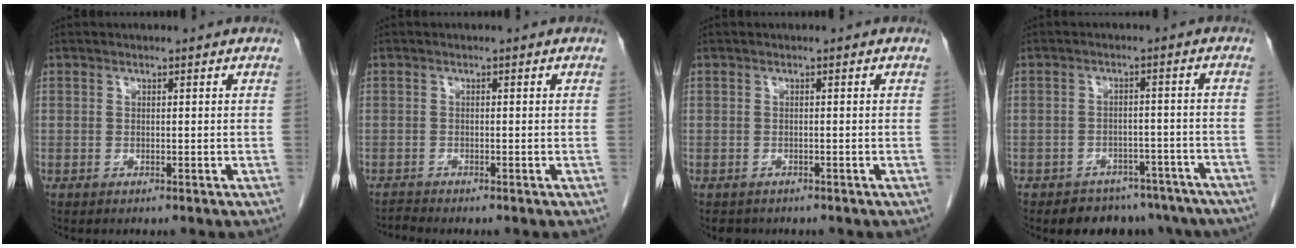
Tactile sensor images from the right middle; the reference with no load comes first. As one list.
[{"total": 0.9, "force": [-0.8, -0.3, -0.3], "torque": [0.003, -0.007, -0.016]}, {"total": 1.8, "force": [-1.4, 1.1, 0.2], "torque": [-0.008, 0.000, -0.020]}, {"total": 11.8, "force": [-9.6, 6.2, 3.0], "torque": [-0.024, 0.016, -0.105]}]